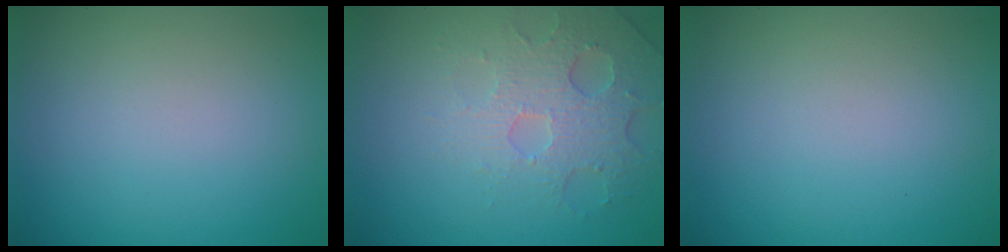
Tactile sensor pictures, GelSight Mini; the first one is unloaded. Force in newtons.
{"total": 4.9, "press": 3.4, "slide": 3.5}
{"total": 0.0}